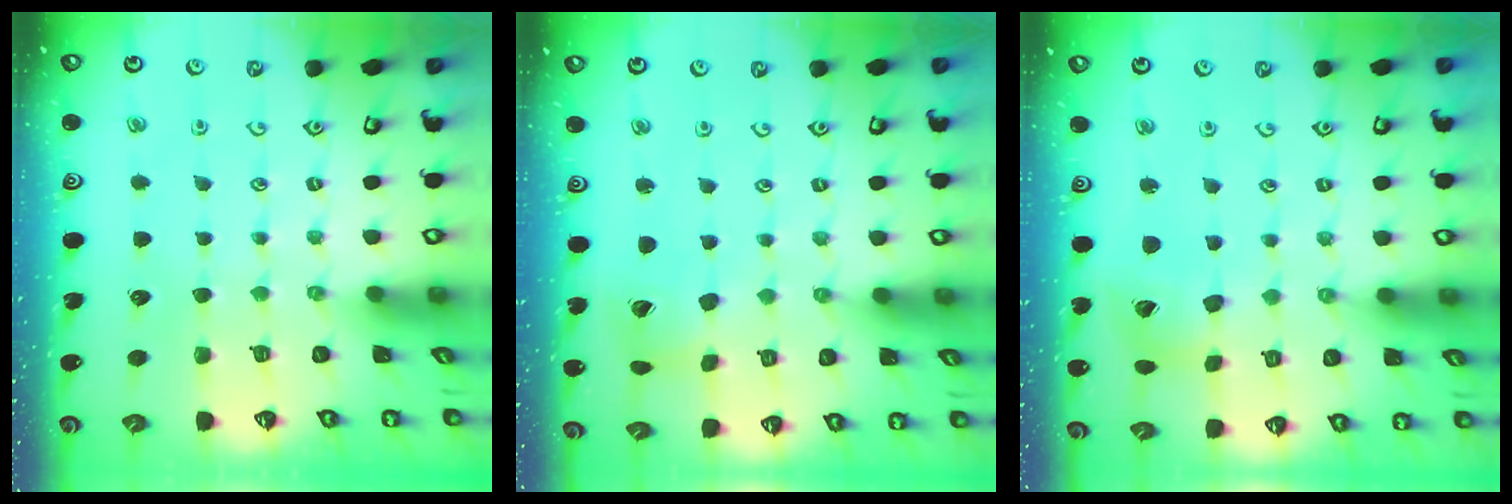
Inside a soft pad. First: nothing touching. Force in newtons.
{"total": 8.1, "press": 8.1, "slide": 1.0}
{"total": 9.5, "press": 9.5, "slide": 1.1}